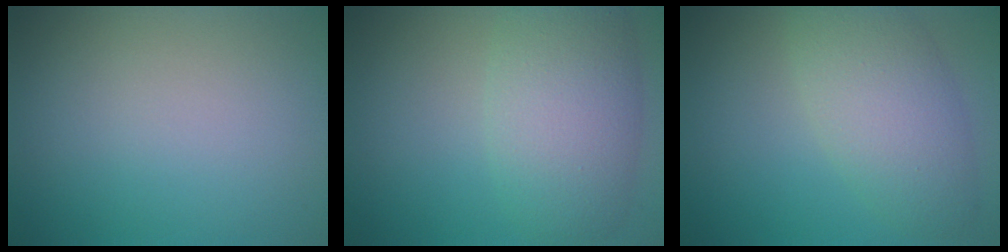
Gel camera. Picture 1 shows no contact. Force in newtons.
{"total": 4.5, "press": 4.4, "slide": 0.6}
{"total": 5.3, "press": 5.3, "slide": 0.3}